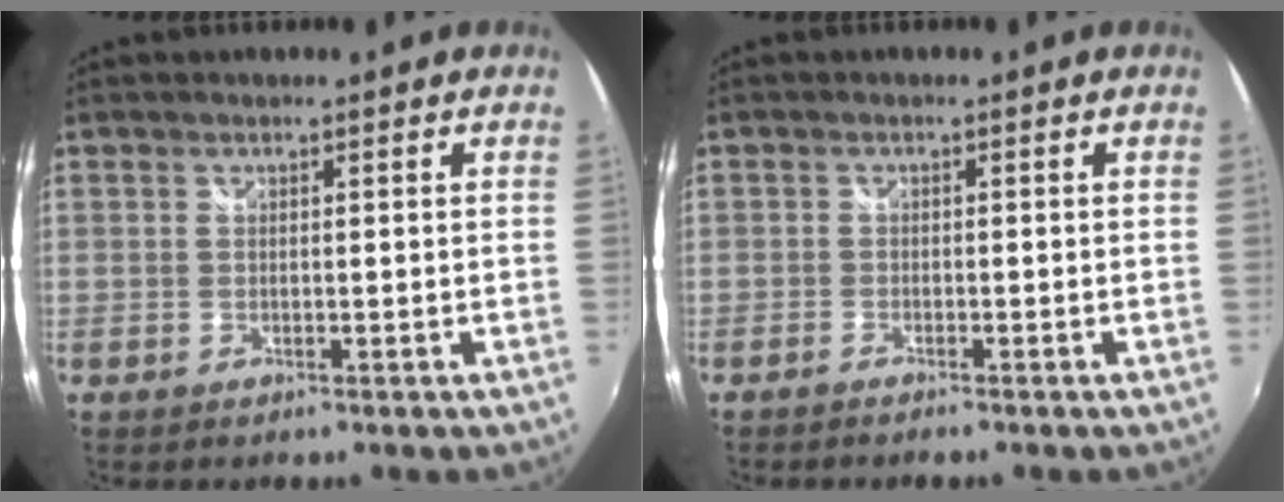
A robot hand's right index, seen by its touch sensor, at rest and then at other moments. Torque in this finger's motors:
{"motor_torque": [0.21, -0.11, 0.01, 0.00]}